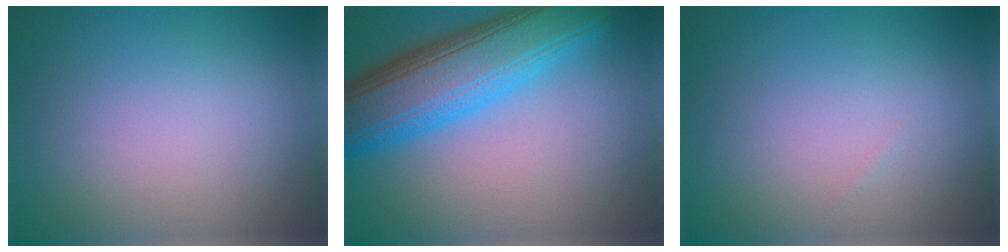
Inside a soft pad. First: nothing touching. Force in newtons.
{"total": 9.8, "press": 9.8, "slide": 0.3}
{"total": 0.0}